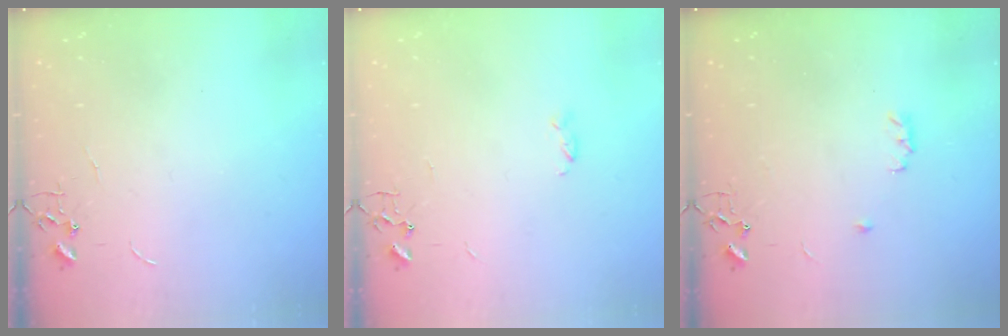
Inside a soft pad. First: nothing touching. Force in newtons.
{"total": 2.9, "press": 2.9, "slide": 0.3}
{"total": 4.2, "press": 4.1, "slide": 0.9}